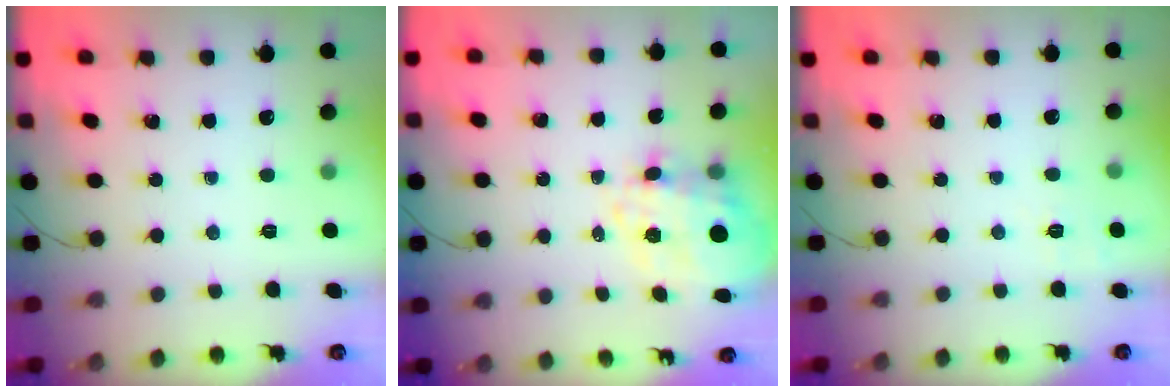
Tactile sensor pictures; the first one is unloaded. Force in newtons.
{"total": 12.2, "press": 11.9, "slide": 2.8}
{"total": 3.9, "press": 3.4, "slide": 1.9}